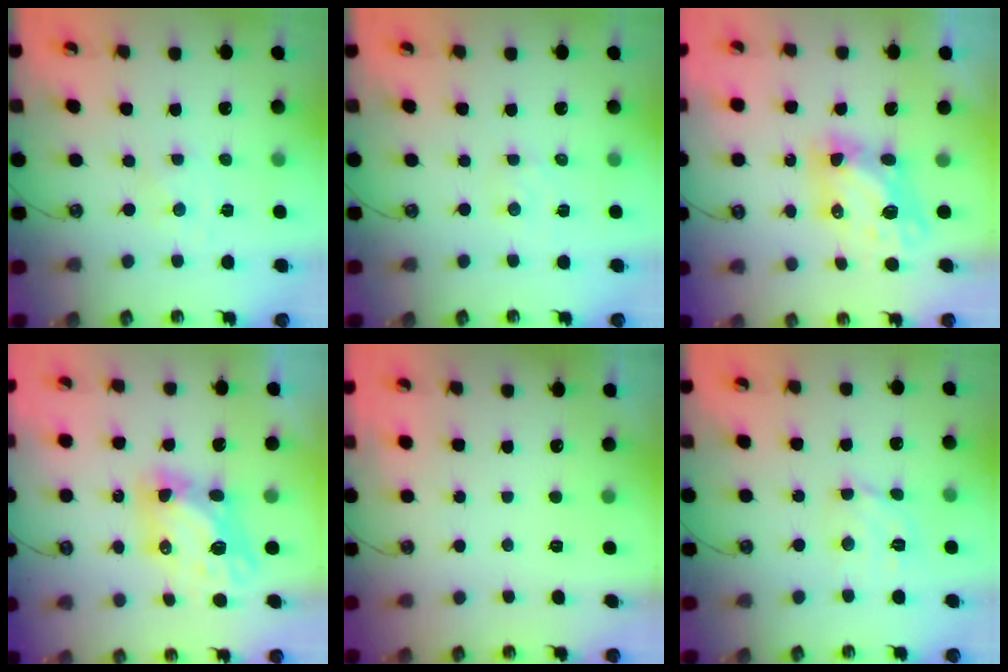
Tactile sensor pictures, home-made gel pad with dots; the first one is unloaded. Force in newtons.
{"total": 1.7, "press": 1.6, "slide": 0.3}
{"total": 7.7, "press": 7.7, "slide": 0.6}
{"total": 8.9, "press": 8.9, "slide": 0.7}
{"total": 0.0}
{"total": 7.0, "press": 7.0, "slide": 0.5}